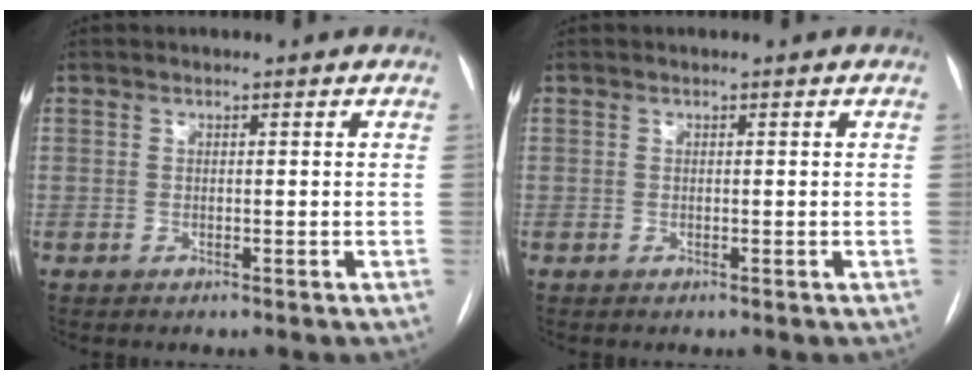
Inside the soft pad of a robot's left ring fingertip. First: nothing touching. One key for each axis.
{"total": 0.0}